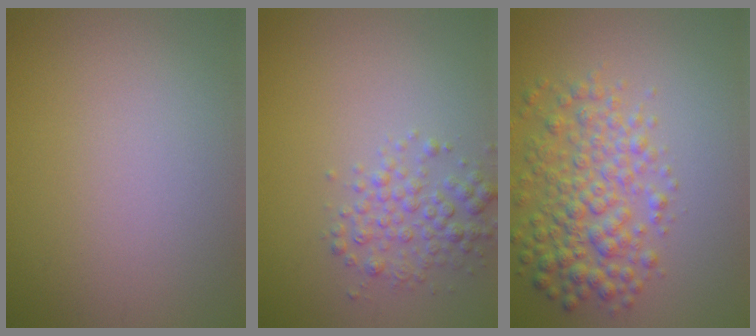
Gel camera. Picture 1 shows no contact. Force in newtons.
{"total": 2.7, "press": 2.7, "slide": 0.0}
{"total": 5.3, "press": 5.3, "slide": 0.1}